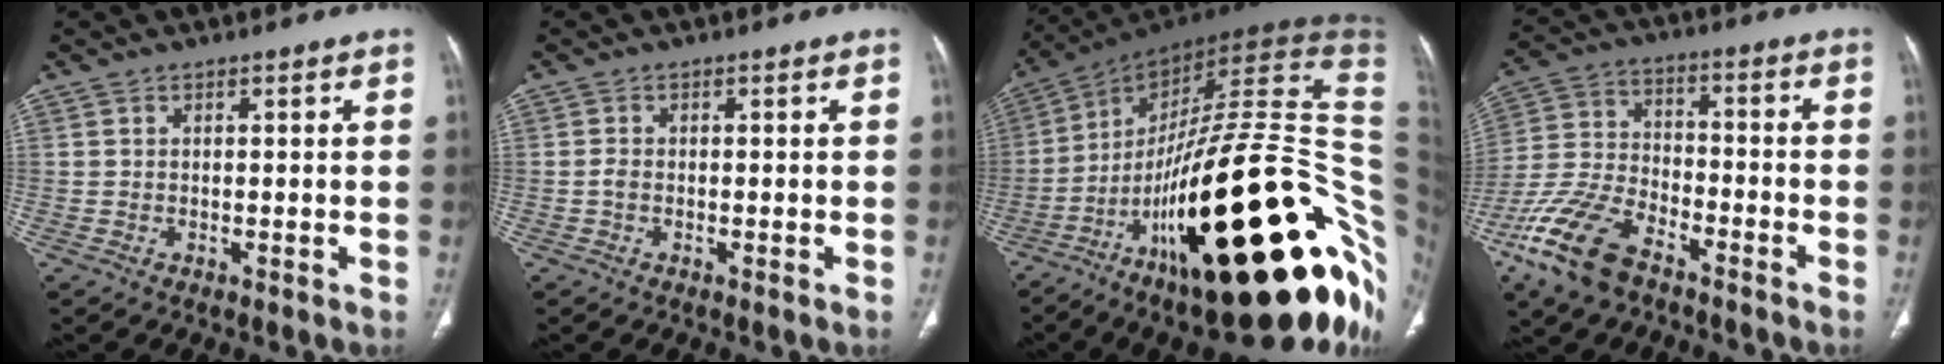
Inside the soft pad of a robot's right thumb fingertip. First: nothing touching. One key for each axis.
{"total": 0.9, "fx": -0.3, "fy": 0.4, "fz": 0.7, "tx": -0.018, "ty": -0.001, "tz": -0.009}
{"total": 46.6, "fx": -10.7, "fy": 14.0, "fz": 43.2, "tx": -0.529, "ty": 0.074, "tz": -0.166}
{"total": 15.0, "fx": -9.5, "fy": 7.2, "fz": 9.1, "tx": -0.193, "ty": 0.037, "tz": -0.189}